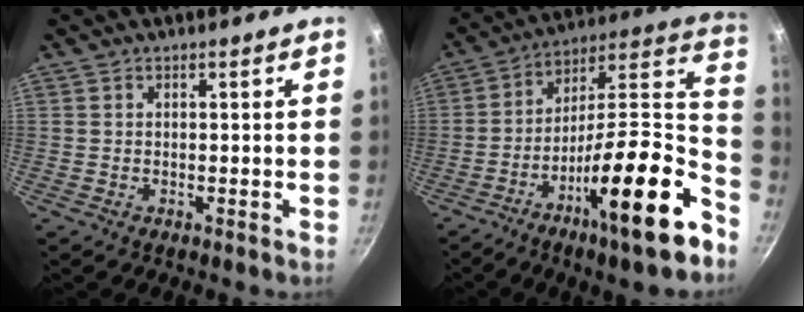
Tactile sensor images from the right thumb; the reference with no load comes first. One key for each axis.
{"total": 24.9, "fx": -11.7, "fy": 5.7, "fz": 21.2, "tx": -0.280, "ty": 0.067, "tz": -0.203}